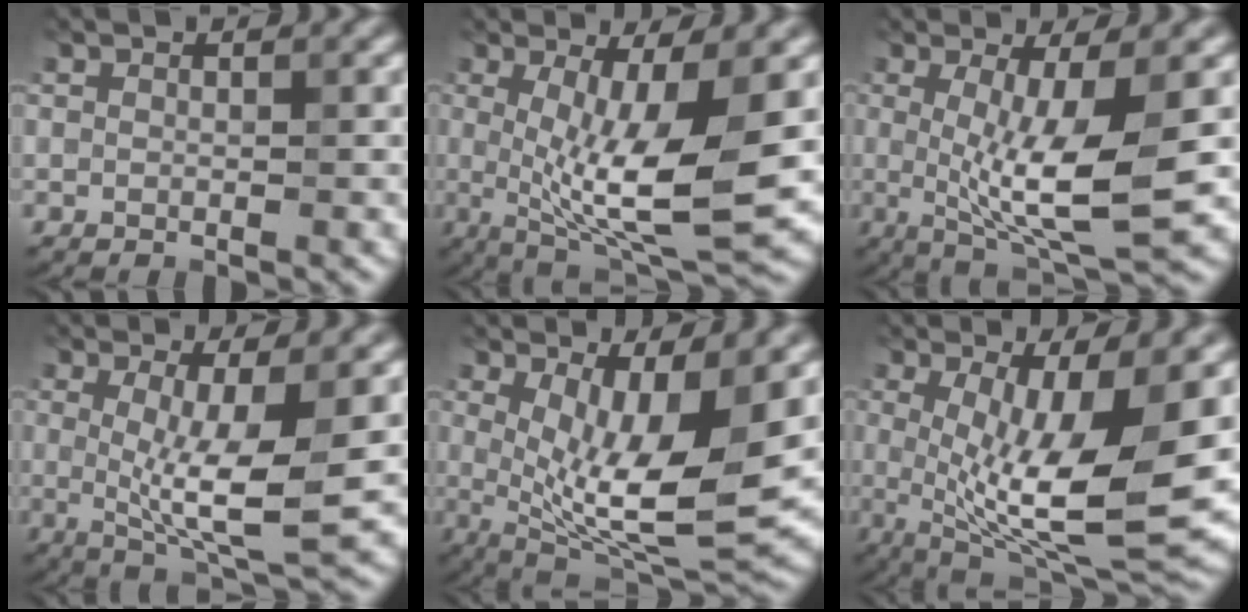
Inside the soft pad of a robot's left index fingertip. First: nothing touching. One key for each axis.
{"total": 10.6, "fx": -0.5, "fy": 2.8, "fz": 10.2, "tx": -0.176, "ty": -0.018, "tz": -0.004}
{"total": 8.4, "fx": -0.4, "fy": 2.0, "fz": 8.1, "tx": -0.142, "ty": -0.016, "tz": -0.003}
{"total": 7.3, "fx": -0.1, "fy": 1.5, "fz": 7.1, "tx": -0.119, "ty": -0.014, "tz": 0.002}
{"total": 10.8, "fx": 1.0, "fy": 3.4, "fz": 10.2, "tx": -0.174, "ty": -0.023, "tz": 0.025}
{"total": 12.6, "fx": -0.5, "fy": 3.5, "fz": 12.1, "tx": -0.195, "ty": -0.018, "tz": -0.007}